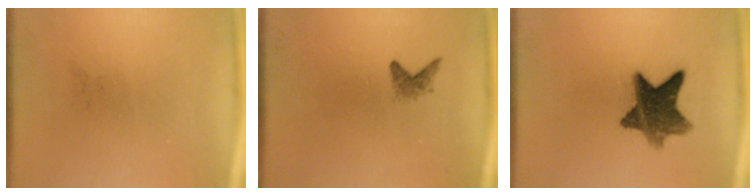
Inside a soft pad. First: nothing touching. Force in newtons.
{"total": 1.2}
{"total": 9.7}